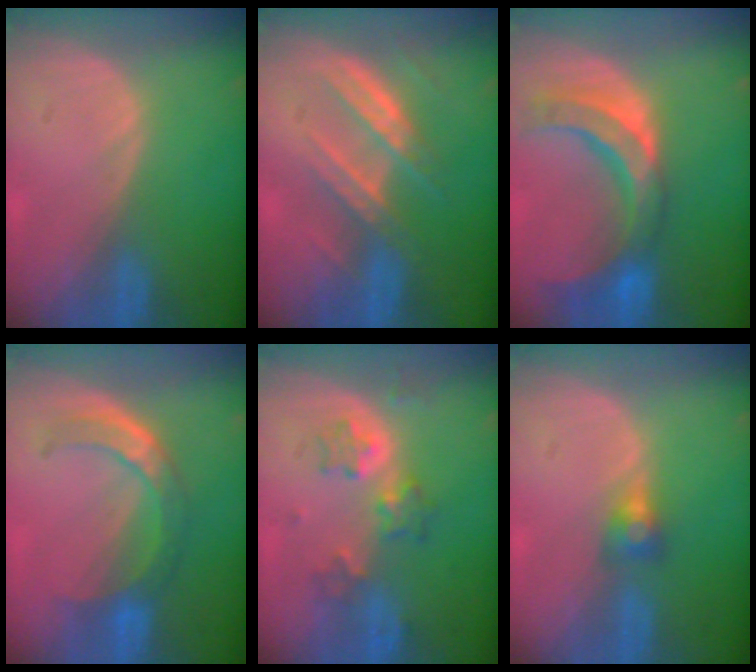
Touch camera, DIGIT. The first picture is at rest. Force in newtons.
{"total": 7.2, "press": 6.8, "slide": 2.2}
{"total": 10.6, "press": 9.3, "slide": 5.0}
{"total": 6.7, "press": 6.2, "slide": 2.5}
{"total": 5.3, "press": 5.2, "slide": 0.9}
{"total": 2.9, "press": 2.5, "slide": 1.5}